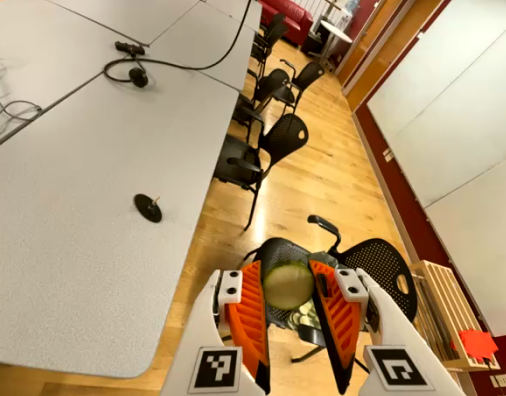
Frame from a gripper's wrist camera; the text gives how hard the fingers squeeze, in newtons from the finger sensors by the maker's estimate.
{"total": 9.4, "left": 9.6, "right": 9.2}